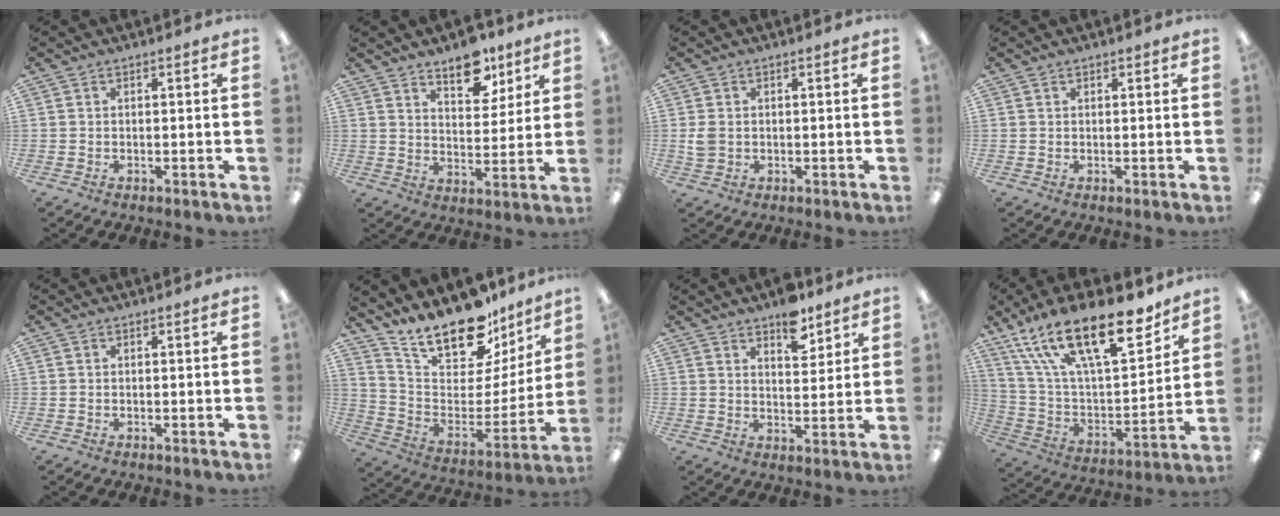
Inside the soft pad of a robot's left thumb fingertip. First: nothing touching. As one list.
[{"total": 10.0, "force": [7.7, 4.9, 4.2], "torque": [-0.043, -0.045, 0.133]}, {"total": 2.8, "force": [0.3, 2.3, 1.6], "torque": [-0.023, 0.002, 0.004]}, {"total": 0.7, "force": [0.6, 0.4, 0.2], "torque": [-0.003, 0.001, 0.011]}, {"total": 0.0}, {"total": 20.4, "force": [16.7, 8.2, 8.4], "torque": [-0.145, -0.124, 0.297]}, {"total": 7.7, "force": [5.7, 3.6, 3.8], "torque": [-0.033, -0.035, 0.093]}, {"total": 25.8, "force": [16.7, 9.8, 17.0], "torque": [-0.291, -0.090, 0.291]}]